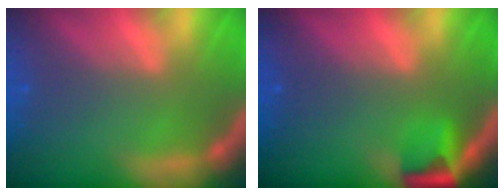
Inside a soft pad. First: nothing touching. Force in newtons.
{"total": 2.9}